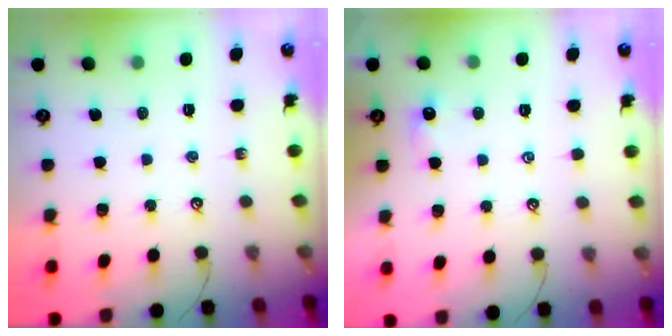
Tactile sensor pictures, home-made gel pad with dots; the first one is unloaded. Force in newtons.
{"total": 0.7, "press": 0.5, "slide": 0.5}